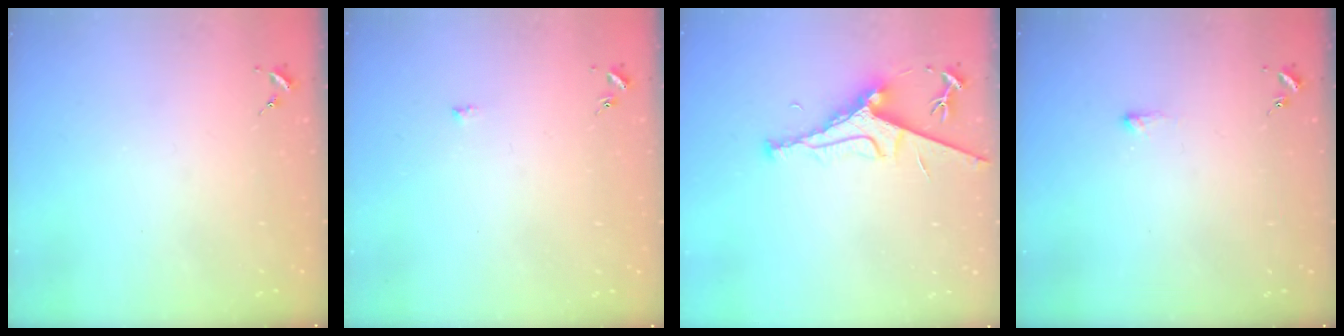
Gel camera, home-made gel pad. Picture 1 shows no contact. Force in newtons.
{"total": 4.6, "press": 4.5, "slide": 0.5}
{"total": 8.0, "press": 8.0, "slide": 1.0}
{"total": 2.7, "press": 2.7, "slide": 0.5}